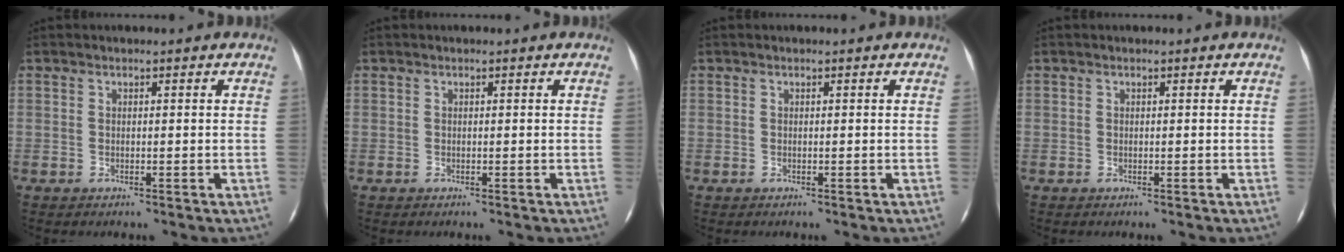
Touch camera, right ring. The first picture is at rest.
{"total": 0.0}
{"total": 0.0}
{"total": 0.0}